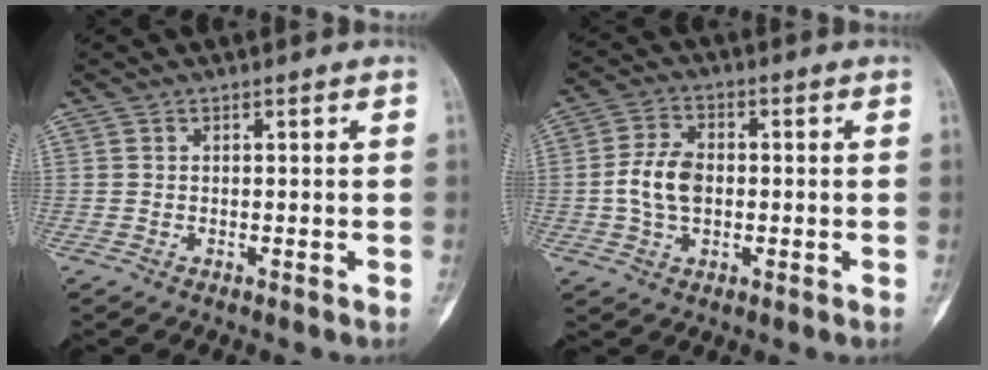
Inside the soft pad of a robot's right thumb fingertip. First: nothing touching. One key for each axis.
{"total": 7.6, "fx": -0.5, "fy": 5.0, "fz": 5.7, "tx": -0.108, "ty": 0.012, "tz": -0.012}